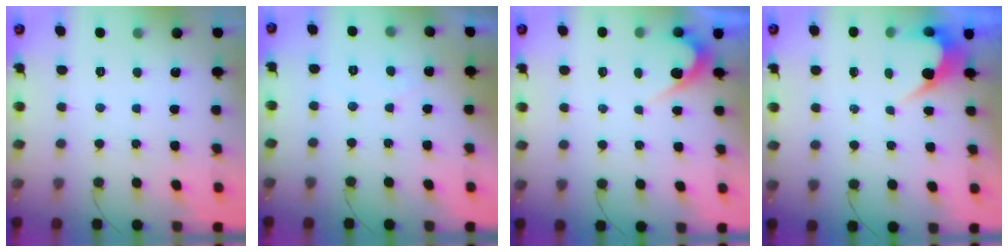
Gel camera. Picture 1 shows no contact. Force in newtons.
{"total": 2.2, "press": 2.2, "slide": 0.1}
{"total": 3.8, "press": 3.8, "slide": 0.2}
{"total": 3.6, "press": 3.6, "slide": 0.2}